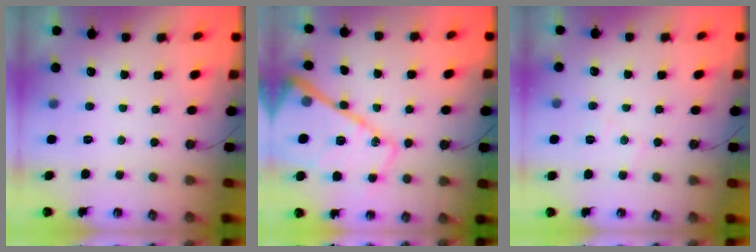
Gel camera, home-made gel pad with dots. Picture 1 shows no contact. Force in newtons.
{"total": 21.9, "press": 21.9, "slide": 1.7}
{"total": 7.0, "press": 7.0, "slide": 0.8}